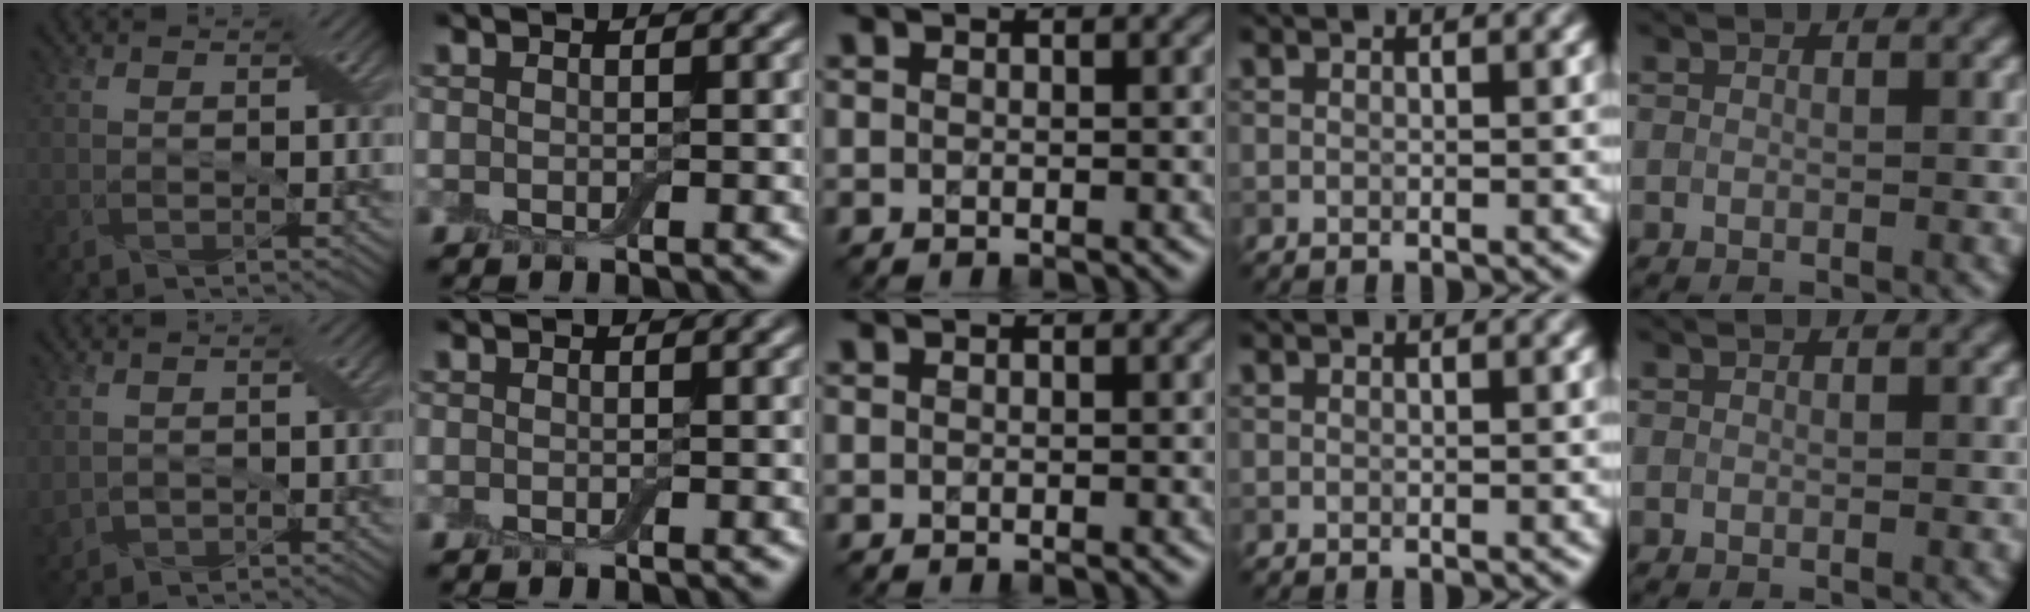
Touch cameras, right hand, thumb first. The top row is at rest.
{"thumb": {"total": 2.1, "force": [0.1, 1.9, 0.9], "torque": [-0.036, -0.006, 0.004]}}